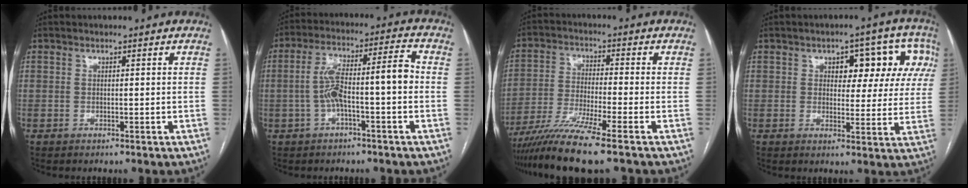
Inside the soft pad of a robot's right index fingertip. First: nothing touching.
{"total": 9.4, "force": [-1.3, 1.6, 9.2], "torque": [-0.164, 0.043, -0.020]}
{"total": 10.6, "force": [-7.9, -1.3, 6.9], "torque": [-0.130, -0.032, -0.143]}
{"total": 10.2, "force": [3.6, 5.4, 7.9], "torque": [-0.076, 0.035, 0.044]}